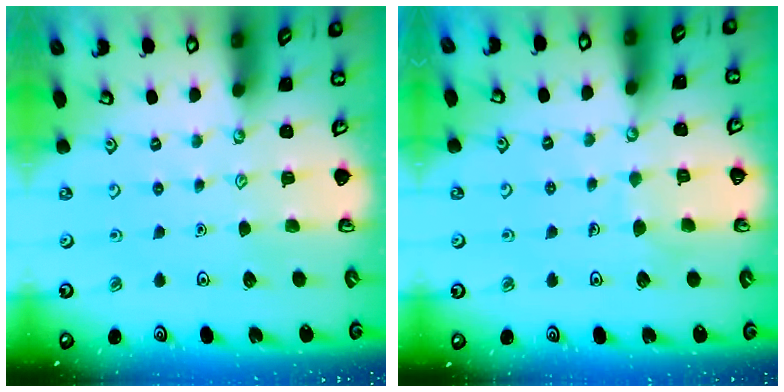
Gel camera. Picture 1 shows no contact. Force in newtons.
{"total": 4.1, "press": 4.1, "slide": 0.2}